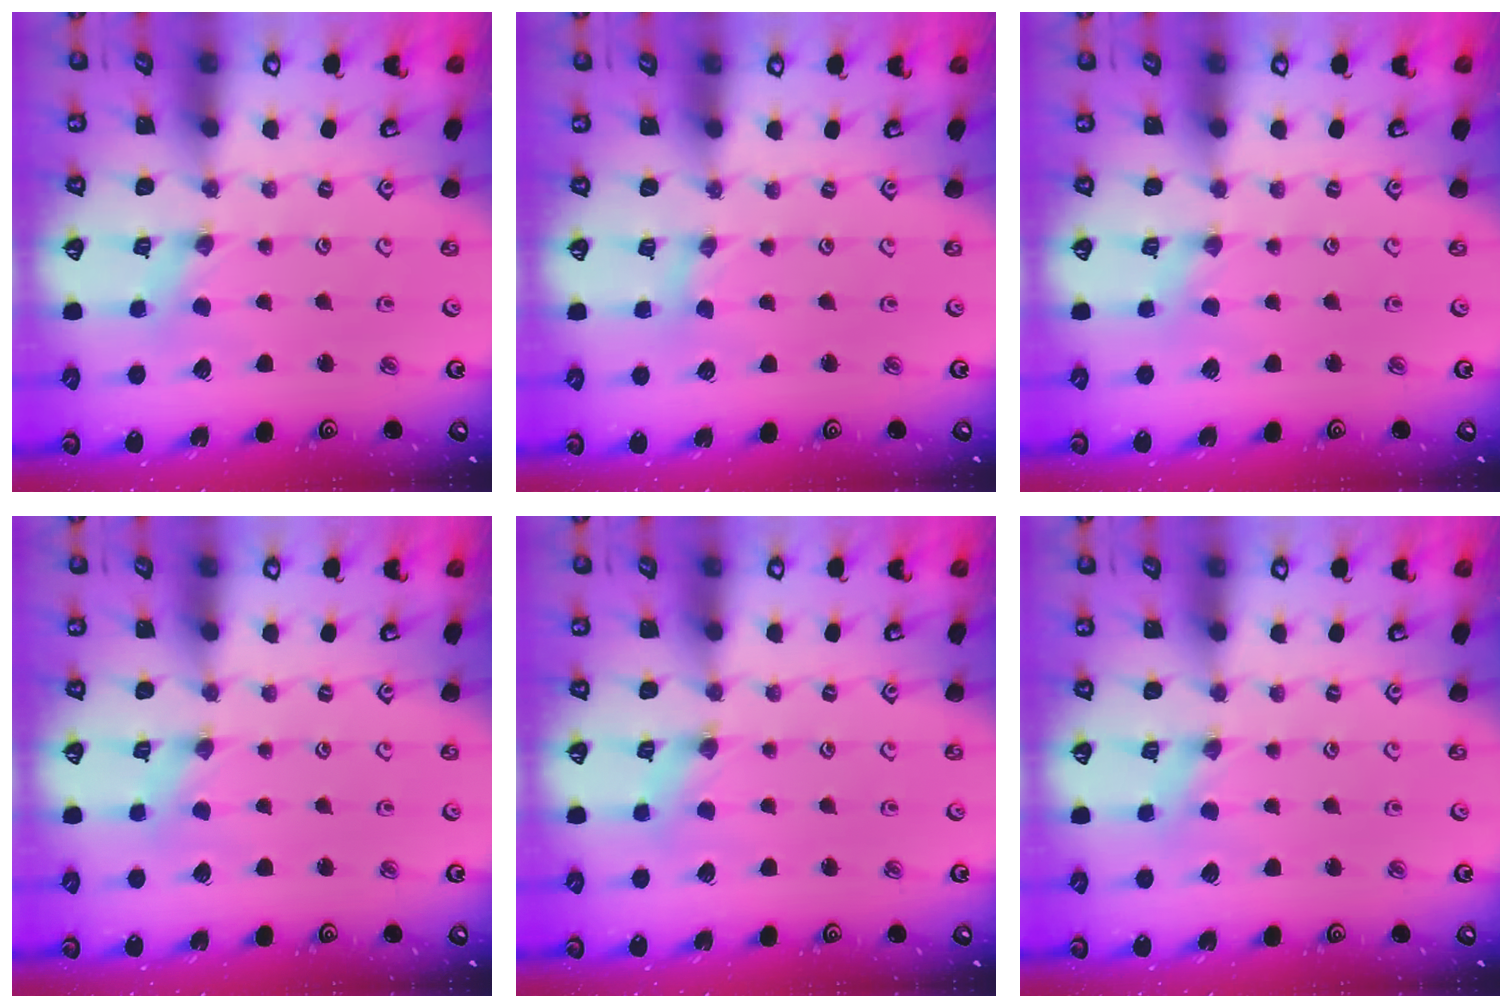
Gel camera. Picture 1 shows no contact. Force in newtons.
{"total": 0.0}
{"total": 0.0}
{"total": 0.0}
{"total": 1.4, "press": 1.3, "slide": 0.3}
{"total": 0.0}